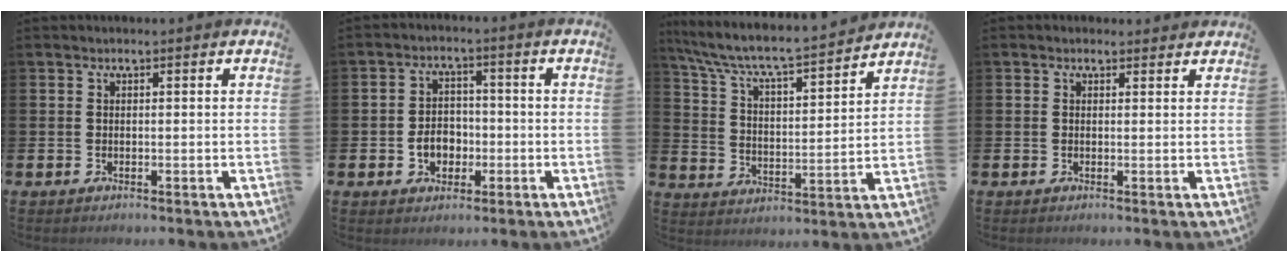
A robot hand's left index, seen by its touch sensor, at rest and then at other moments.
{"total": 4.4, "force": [-1.3, 3.5, 2.3], "torque": [-0.032, 0.000, -0.031]}
{"total": 7.0, "force": [6.5, 0.7, 2.5], "torque": [-0.080, -0.056, 0.106]}
{"total": 0.9, "force": [0.6, 0.6, 0.3], "torque": [0.010, 0.002, 0.006]}